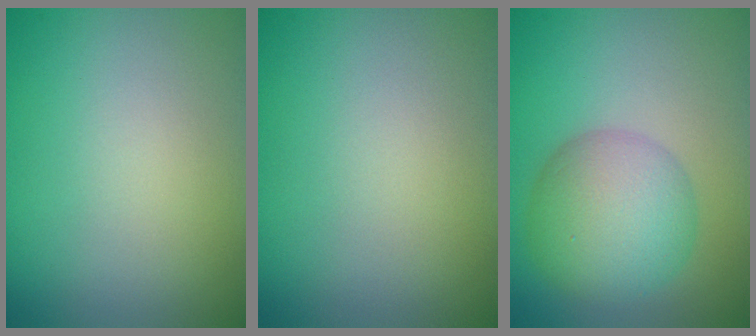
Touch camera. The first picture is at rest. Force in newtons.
{"total": 0.0}
{"total": 6.6, "press": 6.6, "slide": 0.1}